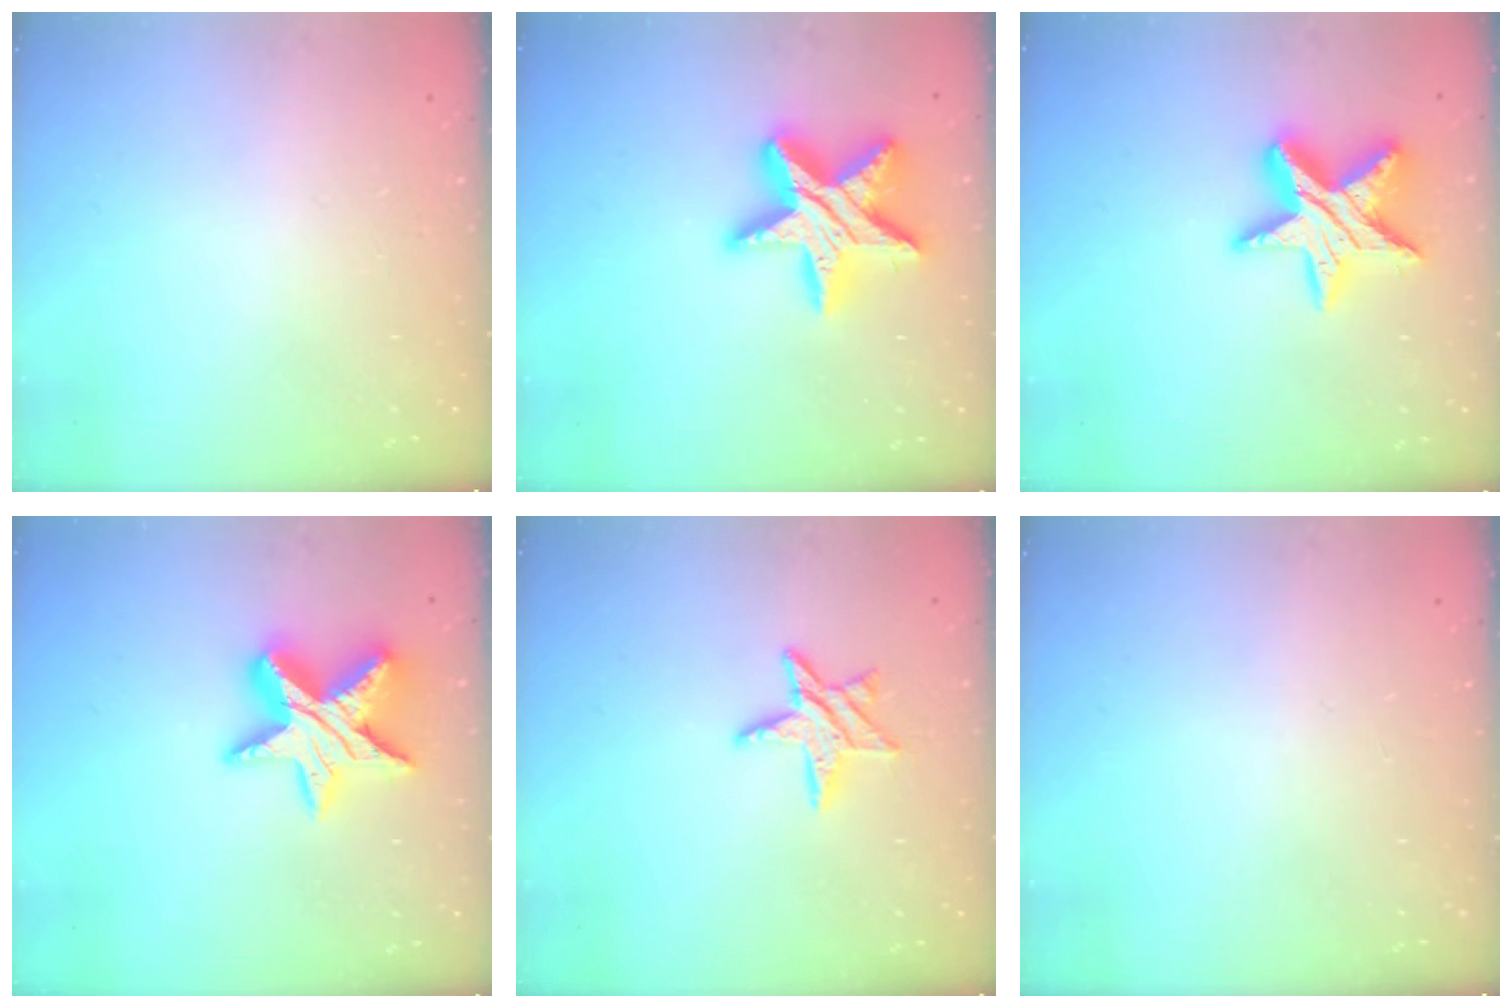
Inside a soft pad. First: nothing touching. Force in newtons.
{"total": 19.5, "press": 19.5, "slide": 1.4}
{"total": 16.4, "press": 16.4, "slide": 1.0}
{"total": 15.6, "press": 15.6, "slide": 0.9}
{"total": 9.0, "press": 9.0, "slide": 0.4}
{"total": 0.0}